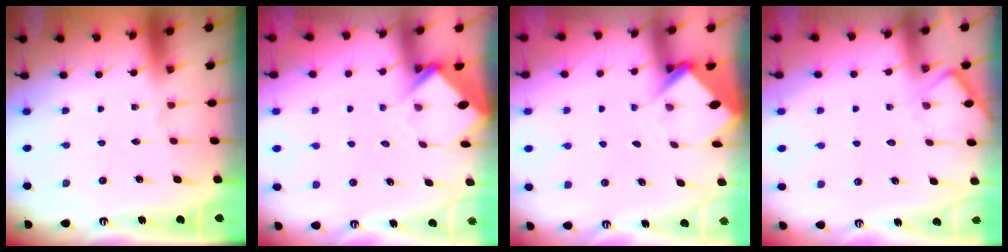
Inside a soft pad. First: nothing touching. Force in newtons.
{"total": 3.6, "press": 3.6, "slide": 0.3}
{"total": 3.8, "press": 3.8, "slide": 0.2}
{"total": 6.8, "press": 6.8, "slide": 0.5}